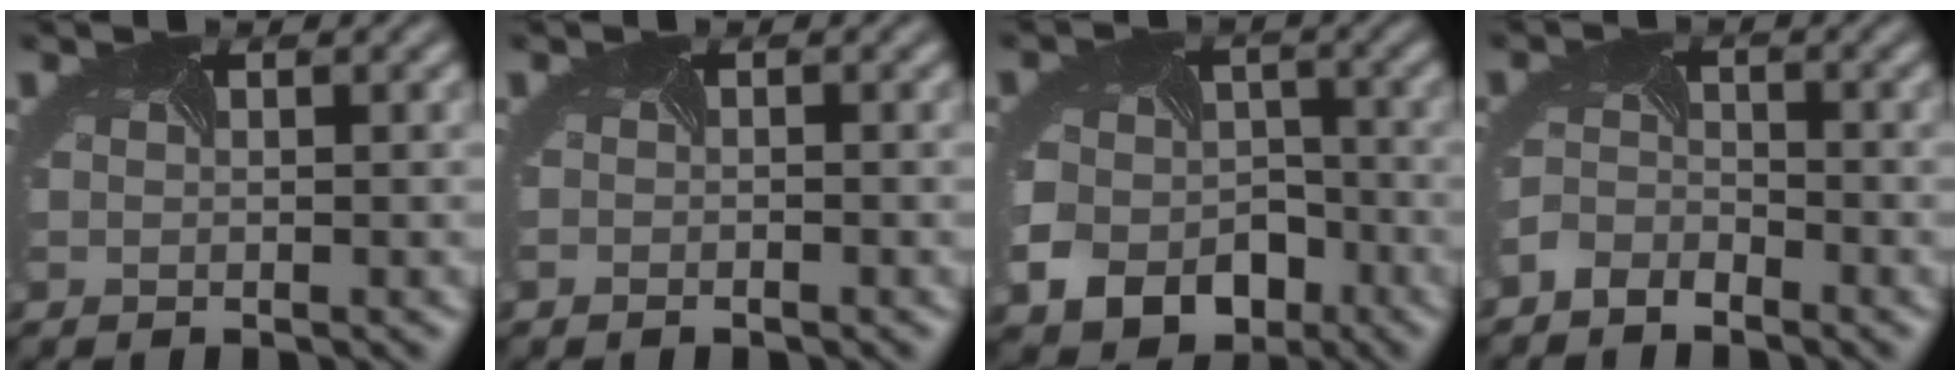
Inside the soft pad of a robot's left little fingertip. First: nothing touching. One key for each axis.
{"total": 0.7, "fx": -0.7, "fy": 0.1, "fz": 0.1, "tx": -0.004, "ty": -0.010, "tz": -0.011}
{"total": 11.2, "fx": -6.5, "fy": 8.4, "fz": 3.7, "tx": -0.069, "ty": -0.054, "tz": -0.099}
{"total": 2.6, "fx": -2.4, "fy": 1.0, "fz": 0.2, "tx": -0.014, "ty": -0.003, "tz": -0.055}